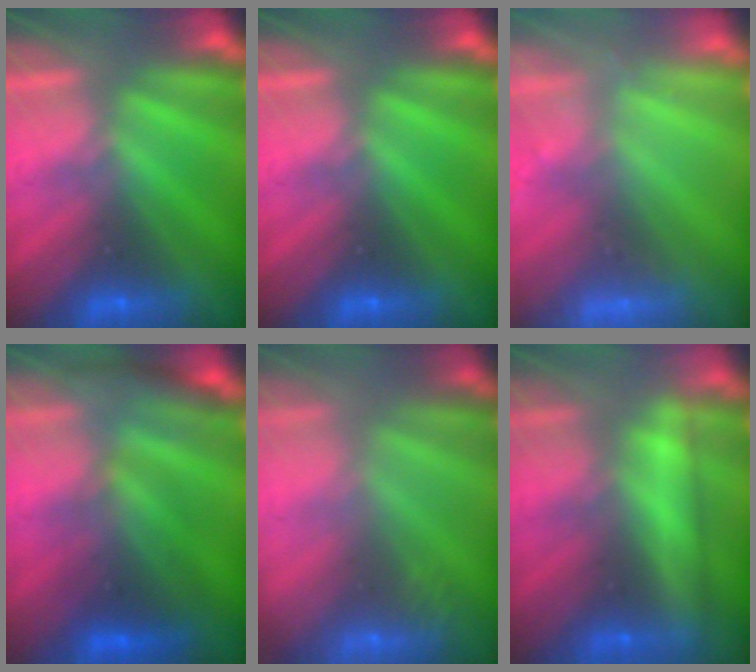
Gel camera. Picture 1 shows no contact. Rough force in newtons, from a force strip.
{"total": 0.0}
{"total": 2.5}
{"total": 2.4}
{"total": 2.4}
{"total": 2.4}